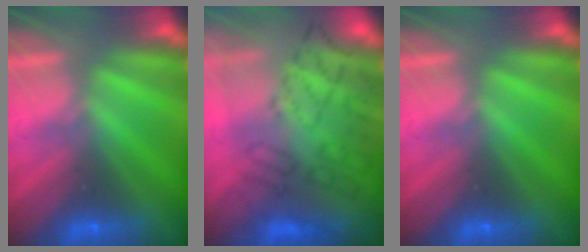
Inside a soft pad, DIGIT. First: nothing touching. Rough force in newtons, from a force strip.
{"total": 9.1}
{"total": 0.0}